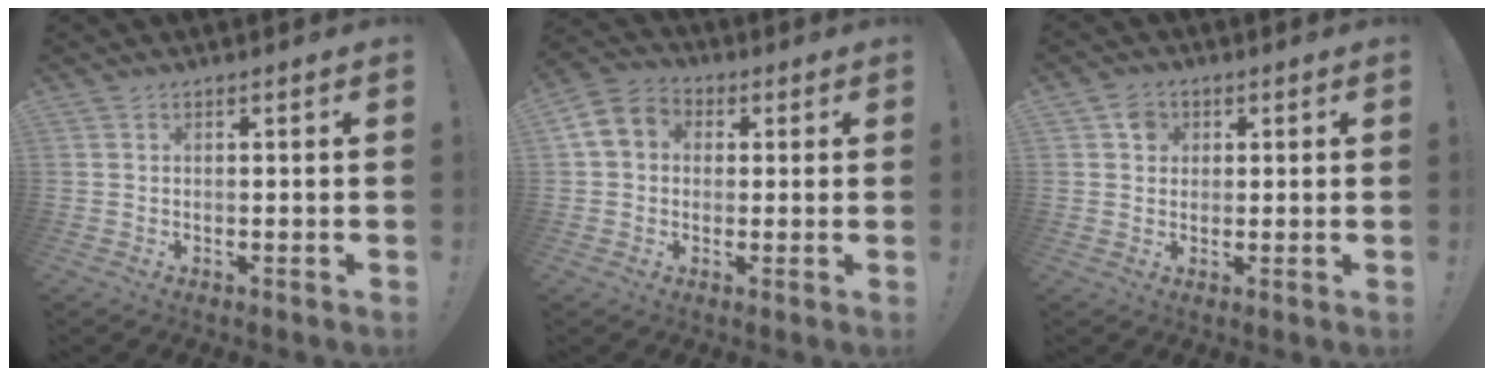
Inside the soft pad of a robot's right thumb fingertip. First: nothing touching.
{"total": 8.2, "force": [1.1, 7.1, 3.9], "torque": [-0.059, 0.010, 0.026]}
{"total": 4.6, "force": [1.4, 4.1, 1.7], "torque": [-0.019, 0.005, 0.024]}